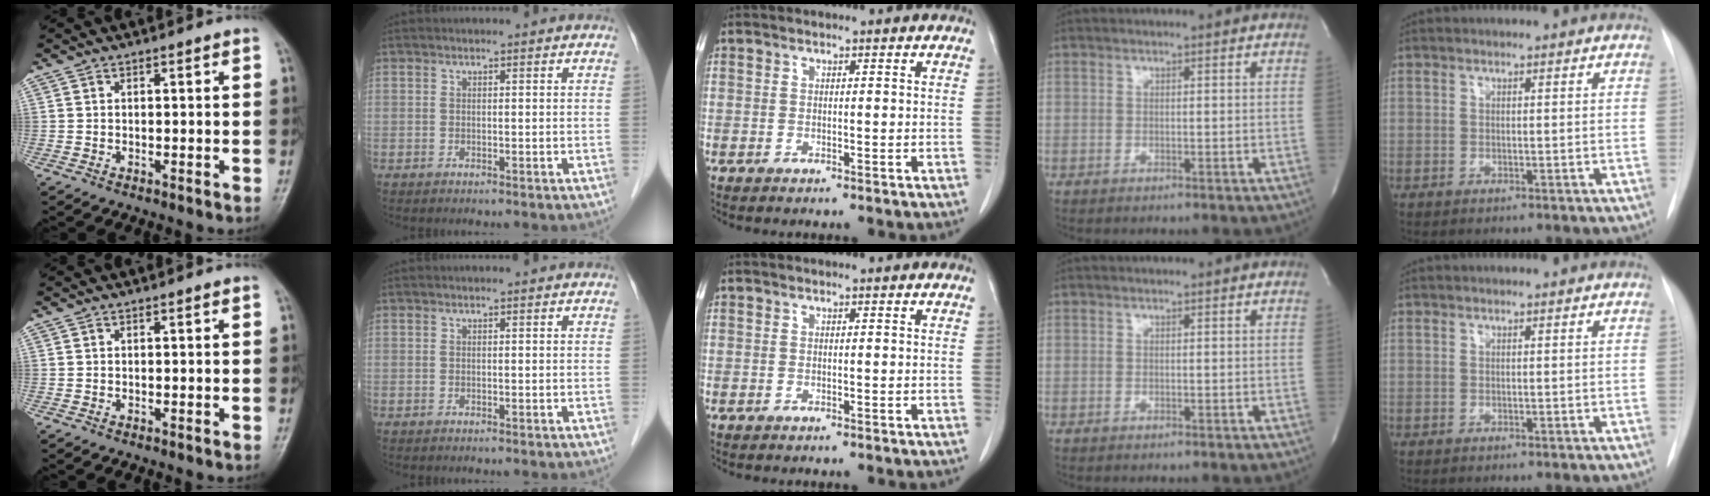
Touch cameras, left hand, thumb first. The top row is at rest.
{}